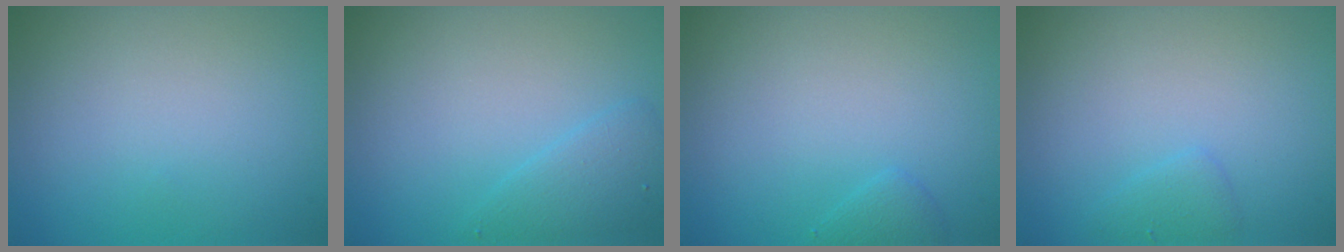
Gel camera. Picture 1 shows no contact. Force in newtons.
{"total": 2.0, "press": 2.0, "slide": 0.1}
{"total": 0.9, "press": 0.9, "slide": 0.1}
{"total": 1.1, "press": 1.1, "slide": 0.0}